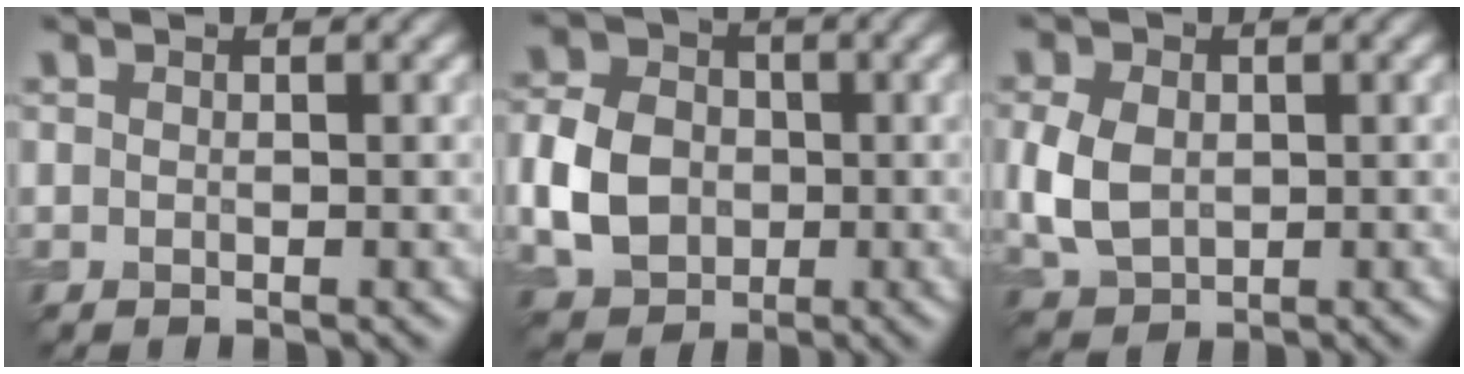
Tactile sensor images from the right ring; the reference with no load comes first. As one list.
[{"total": 6.3, "force": [-0.8, 5.1, 3.5], "torque": [-0.080, 0.003, -0.024]}, {"total": 4.6, "force": [0.1, 3.5, 3.0], "torque": [-0.075, -0.001, 0.003]}]